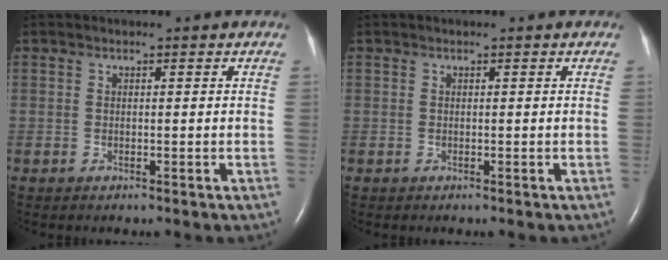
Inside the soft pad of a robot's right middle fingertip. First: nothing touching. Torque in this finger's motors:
{"motor_torque": [0.00, 0.03, -0.04, 0.01]}